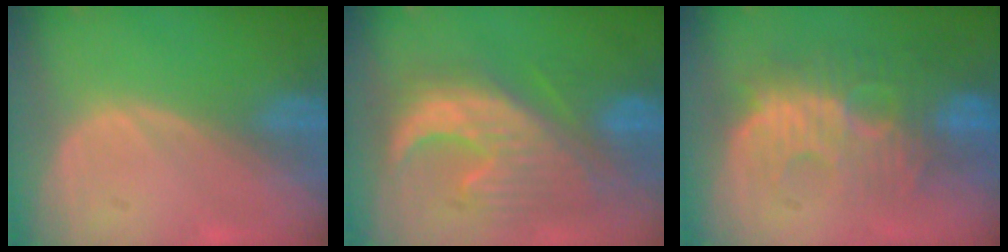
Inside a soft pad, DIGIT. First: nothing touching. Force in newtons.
{"total": 11.3, "press": 10.8, "slide": 3.3}
{"total": 10.2, "press": 9.7, "slide": 3.0}